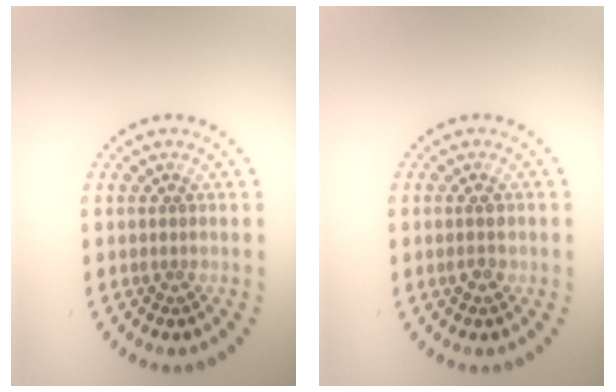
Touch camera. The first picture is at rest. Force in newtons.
{"total": 1.5, "press": 1.5, "slide": 0.1}